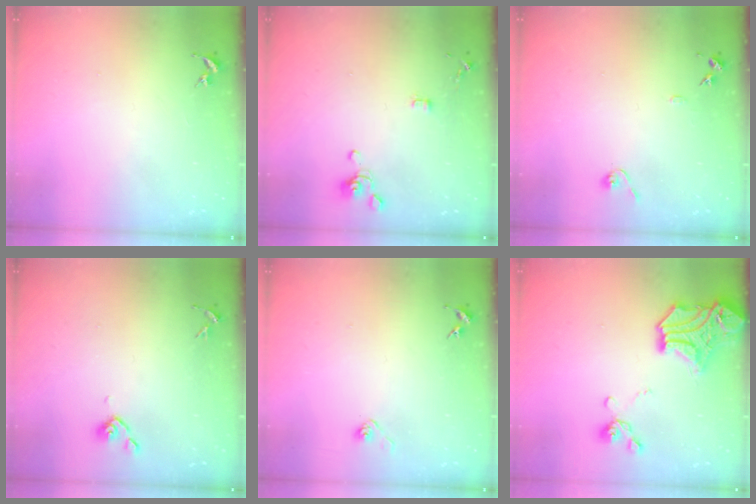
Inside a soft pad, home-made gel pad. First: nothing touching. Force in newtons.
{"total": 4.2, "press": 4.1, "slide": 1.0}
{"total": 7.9, "press": 7.9, "slide": 0.8}
{"total": 3.8, "press": 3.7, "slide": 0.8}
{"total": 3.0, "press": 2.9, "slide": 0.9}
{"total": 18.0, "press": 17.9, "slide": 1.8}